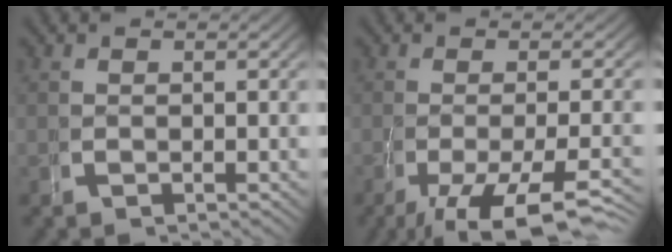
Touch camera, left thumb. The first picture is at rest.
{"total": 7.7, "force": [-4.5, 2.8, 5.6], "torque": [-0.091, -0.024, -0.048]}